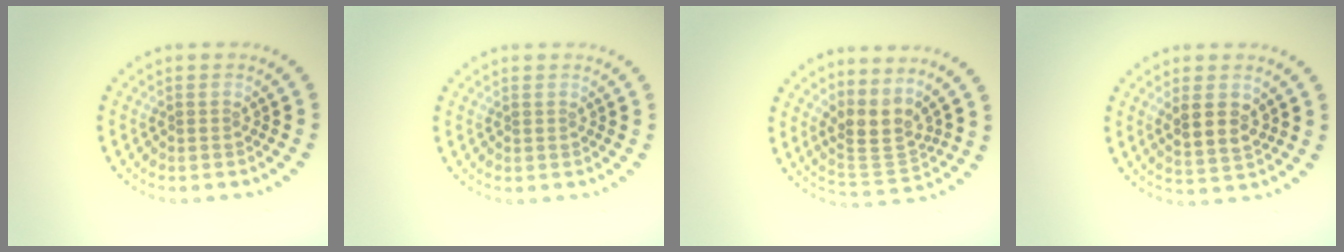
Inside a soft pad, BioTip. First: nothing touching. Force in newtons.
{"total": 0.0}
{"total": 3.2, "press": 2.4, "slide": 2.2}
{"total": 2.8, "press": 2.7, "slide": 0.9}